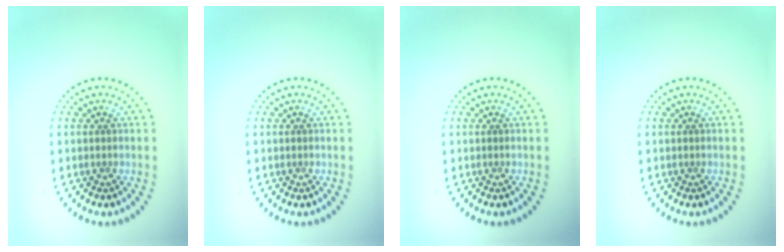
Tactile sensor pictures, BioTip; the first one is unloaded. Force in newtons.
{"total": 0.0}
{"total": 0.0}
{"total": 0.0}